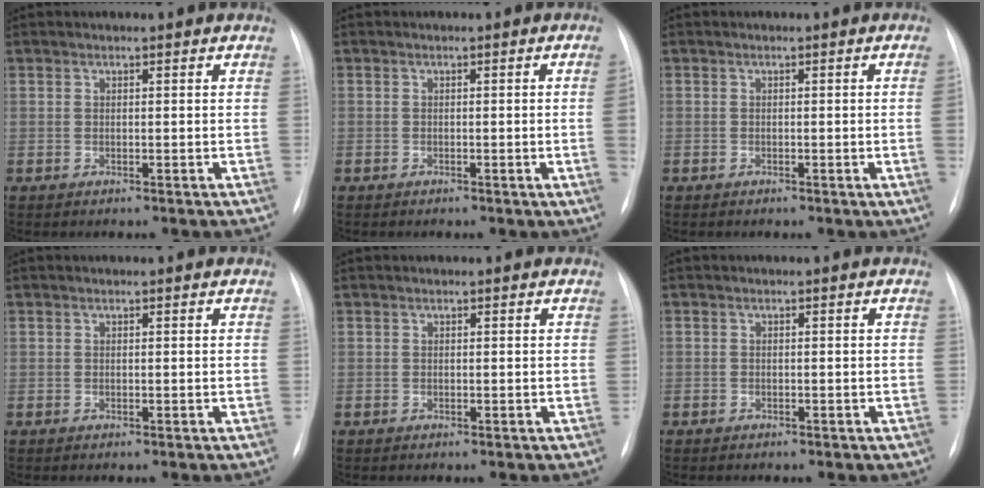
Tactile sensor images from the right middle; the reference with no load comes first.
{"total": 2.0, "force": [-0.3, -0.5, 1.9], "torque": [-0.024, 0.000, -0.005]}
{"total": 1.4, "force": [-0.3, -0.3, 1.4], "torque": [-0.020, 0.000, -0.005]}
{"total": 0.0}
{"total": 0.0}
{"total": 1.2, "force": [-0.8, 0.7, 0.4], "torque": [-0.008, 0.002, -0.009]}